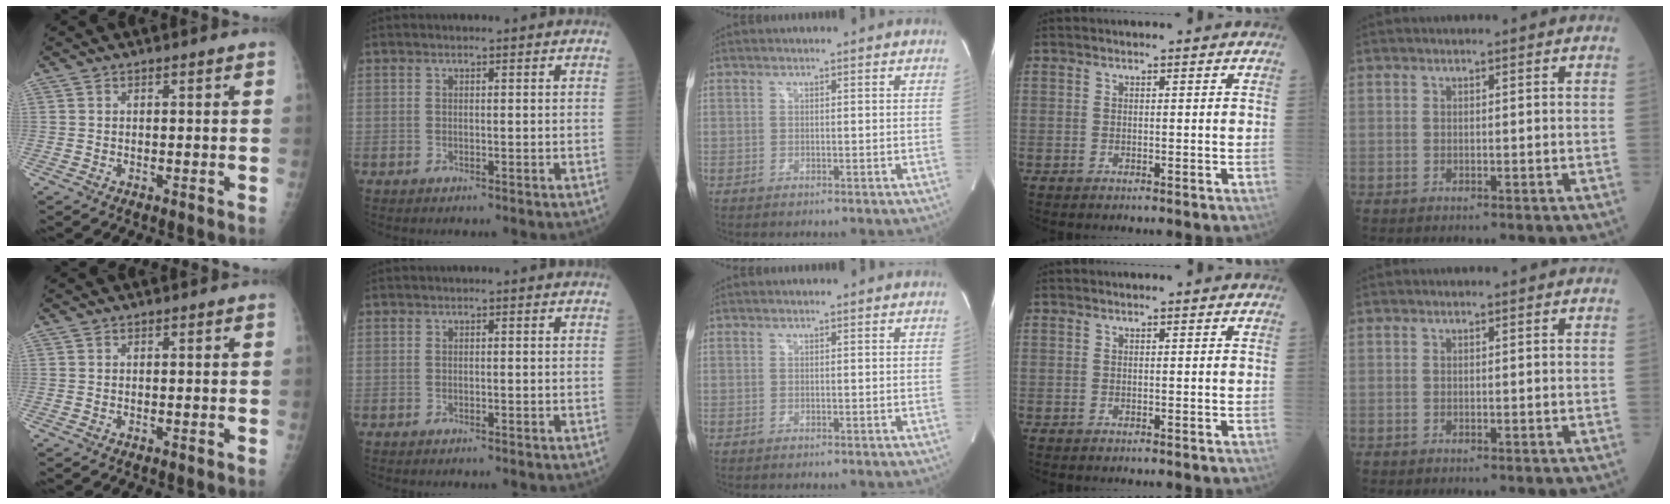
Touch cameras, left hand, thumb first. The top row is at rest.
{}